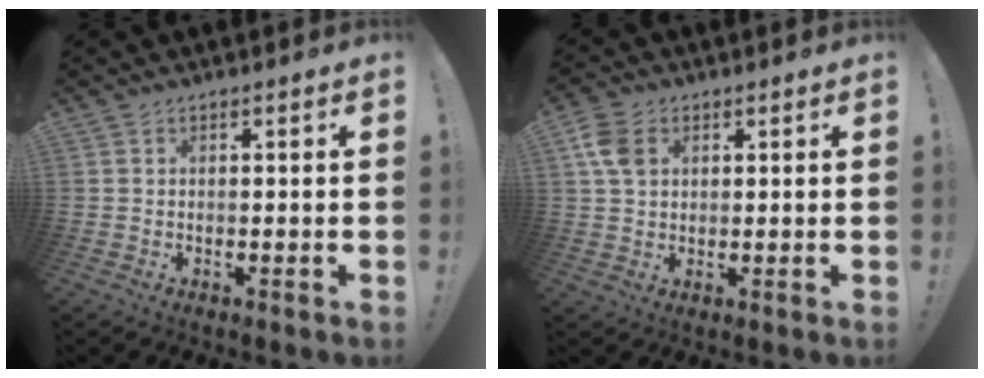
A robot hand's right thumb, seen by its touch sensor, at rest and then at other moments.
{"total": 7.8, "force": [2.4, 5.7, 4.7], "torque": [-0.091, 0.004, 0.047]}